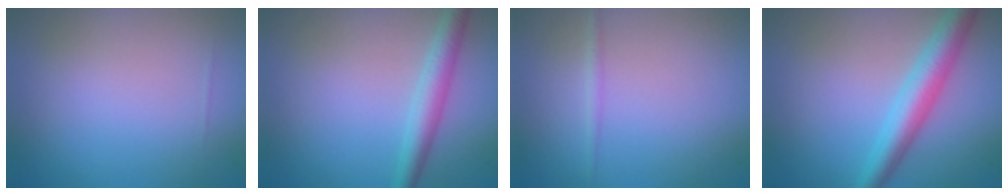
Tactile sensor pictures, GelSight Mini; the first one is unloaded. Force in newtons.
{"total": 2.8, "press": 2.8, "slide": 0.0}
{"total": 0.8, "press": 0.8, "slide": 0.1}
{"total": 4.4, "press": 4.4, "slide": 0.1}